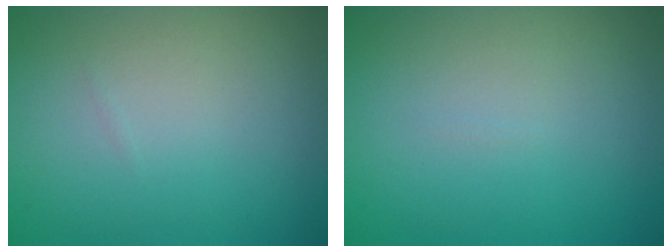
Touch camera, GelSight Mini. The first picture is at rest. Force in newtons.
{"total": 0.0}